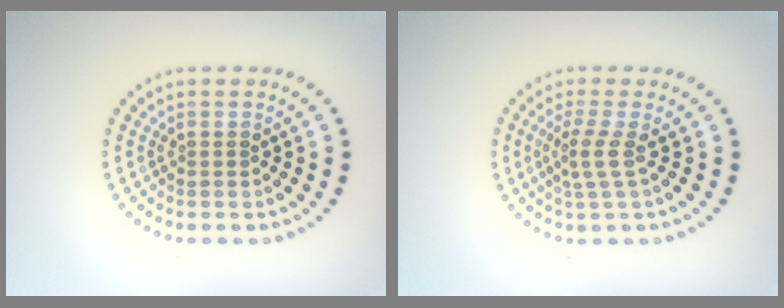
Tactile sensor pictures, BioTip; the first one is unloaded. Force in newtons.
{"total": 2.2, "press": 1.5, "slide": 1.6}